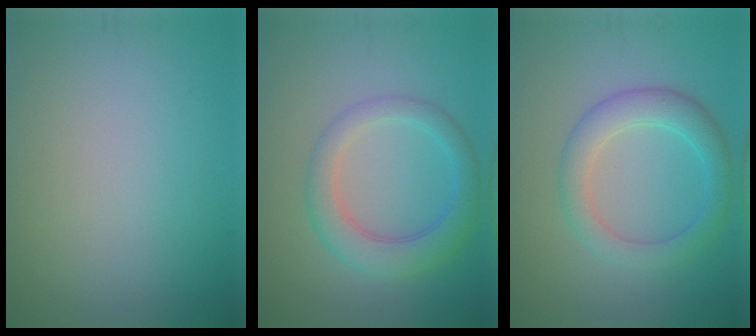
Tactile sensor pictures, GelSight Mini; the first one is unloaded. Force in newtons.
{"total": 4.1, "press": 4.1, "slide": 0.1}
{"total": 3.8, "press": 3.8, "slide": 0.1}